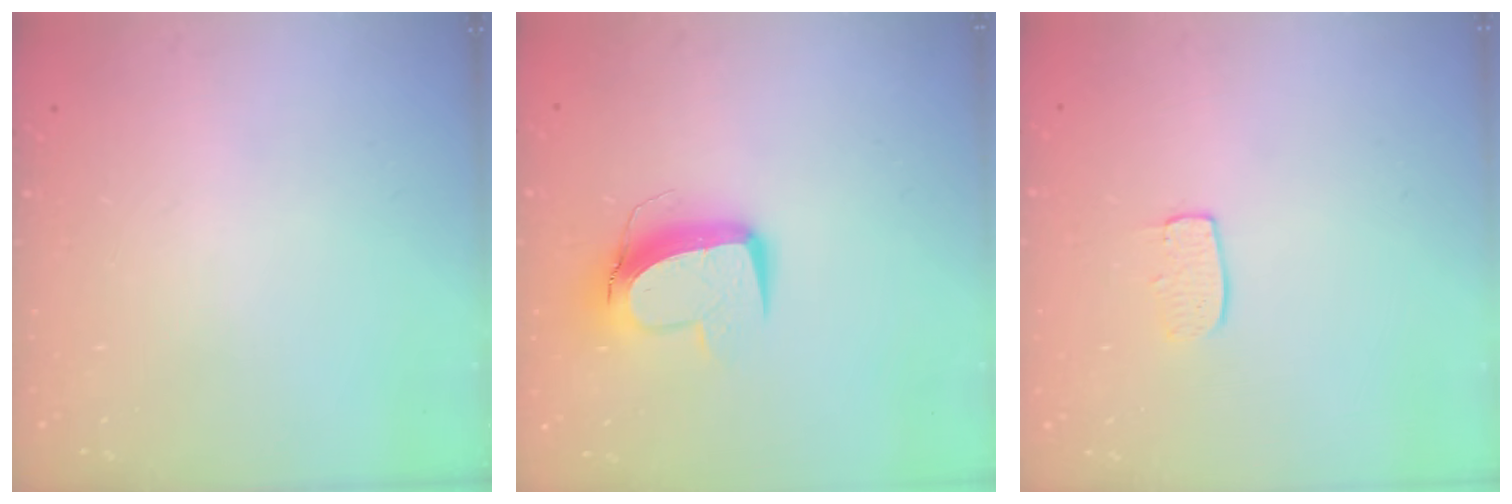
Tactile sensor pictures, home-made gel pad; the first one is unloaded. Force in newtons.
{"total": 11.8, "press": 11.7, "slide": 1.2}
{"total": 5.6, "press": 5.6, "slide": 0.4}